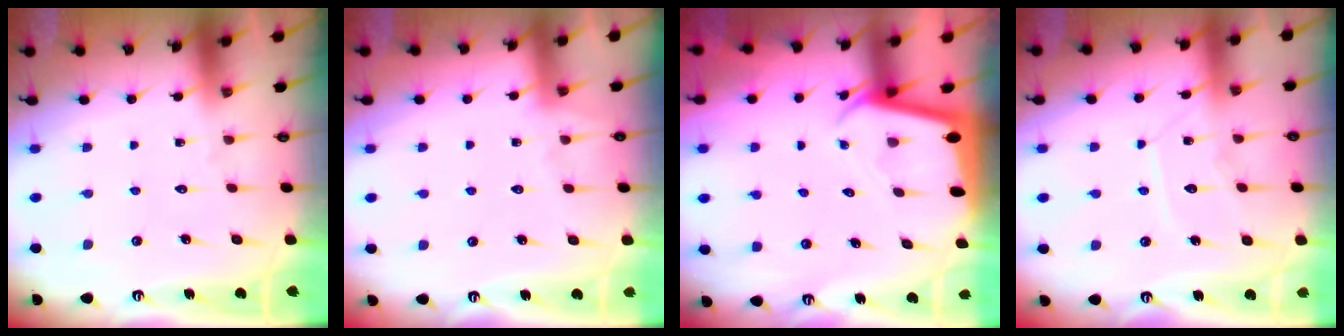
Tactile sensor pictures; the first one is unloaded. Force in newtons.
{"total": 2.5, "press": 2.5, "slide": 0.4}
{"total": 2.1, "press": 2.1, "slide": 0.2}
{"total": 8.2, "press": 8.2, "slide": 0.6}